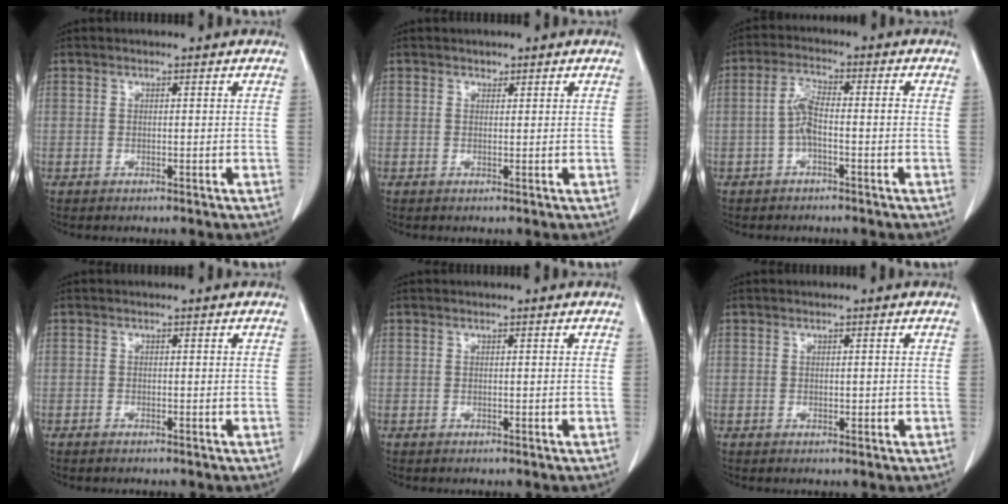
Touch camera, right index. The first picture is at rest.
{"total": 1.3, "force": [0.7, 1.0, 0.3], "torque": [-0.007, 0.005, 0.013]}
{"total": 5.2, "force": [-1.0, 1.7, 4.8], "torque": [-0.108, 0.017, -0.020]}
{"total": 0.9, "force": [-0.5, 0.5, 0.6], "torque": [-0.012, 0.000, -0.006]}
{"total": 0.0}
{"total": 1.4, "force": [-0.1, 0.9, 1.1], "torque": [-0.023, 0.000, 0.002]}